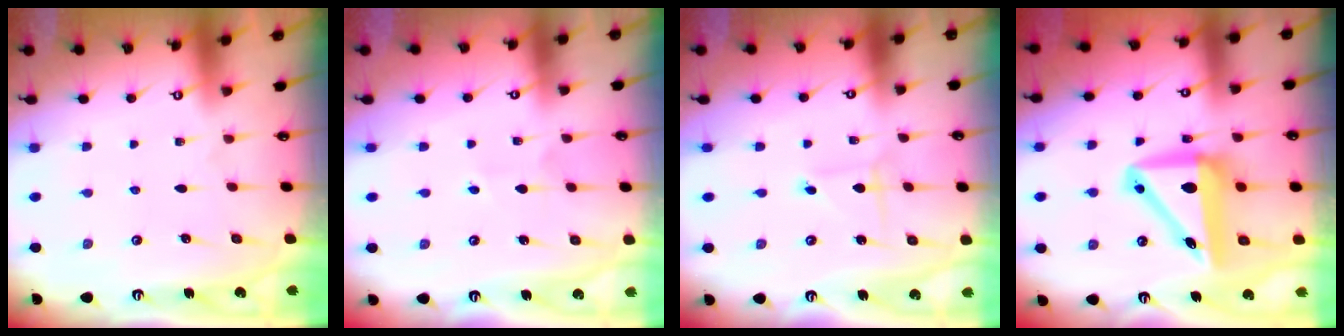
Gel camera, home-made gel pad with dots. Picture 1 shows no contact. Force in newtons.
{"total": 2.9, "press": 2.8, "slide": 0.4}
{"total": 1.1, "press": 1.1, "slide": 0.1}
{"total": 12.1, "press": 11.6, "slide": 3.2}